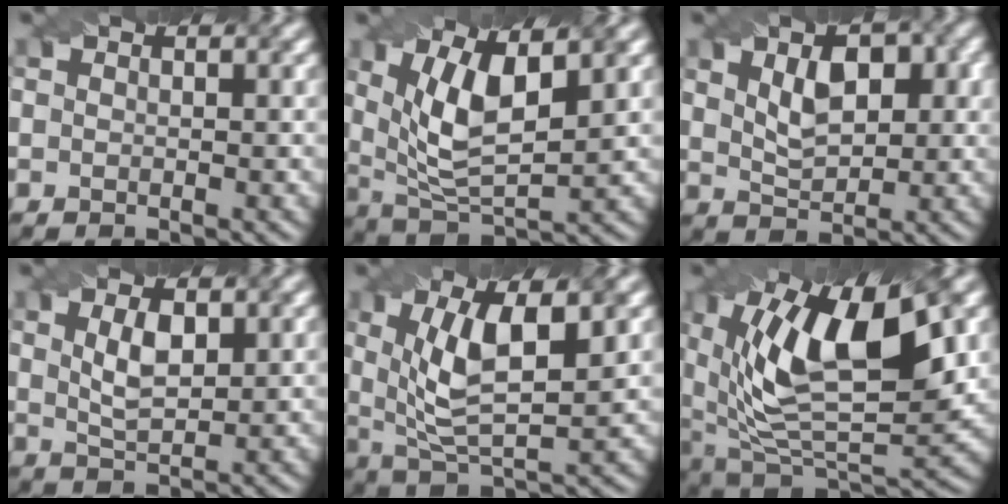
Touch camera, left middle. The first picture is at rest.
{"total": 7.3, "force": [2.2, 2.9, 6.3], "torque": [-0.130, -0.004, 0.040]}
{"total": 4.7, "force": [1.5, 2.6, 3.7], "torque": [-0.063, 0.003, 0.023]}
{"total": 3.2, "force": [1.1, 1.3, 2.7], "torque": [-0.058, -0.001, 0.025]}
{"total": 8.0, "force": [2.0, 2.9, 7.2], "torque": [-0.145, -0.002, 0.035]}
{"total": 13.9, "force": [4.4, 6.3, 11.6], "torque": [-0.209, 0.003, 0.074]}